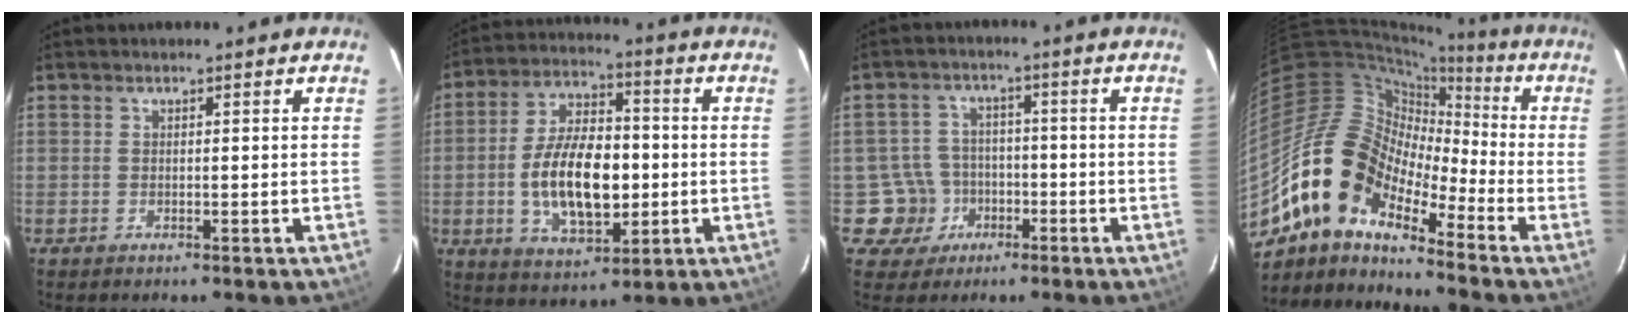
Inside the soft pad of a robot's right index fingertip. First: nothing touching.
{"total": 15.6, "force": [-2.0, 7.8, 13.4], "torque": [-0.256, 0.008, -0.025]}
{"total": 7.0, "force": [-2.8, 6.4, 0.1], "torque": [-0.020, 0.028, -0.041]}
{"total": 15.0, "force": [-10.4, 7.2, 8.1], "torque": [-0.138, 0.008, -0.218]}